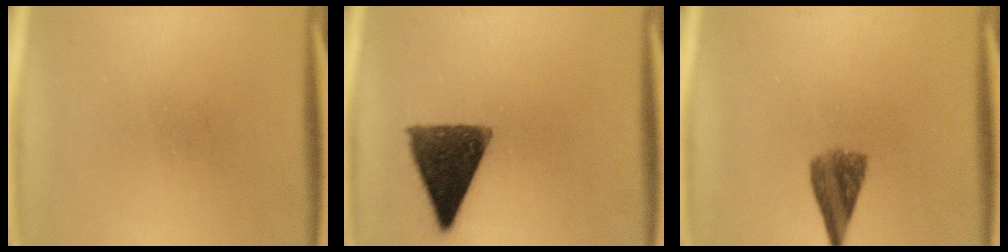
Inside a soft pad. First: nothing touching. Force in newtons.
{"total": 11.9}
{"total": 5.4}